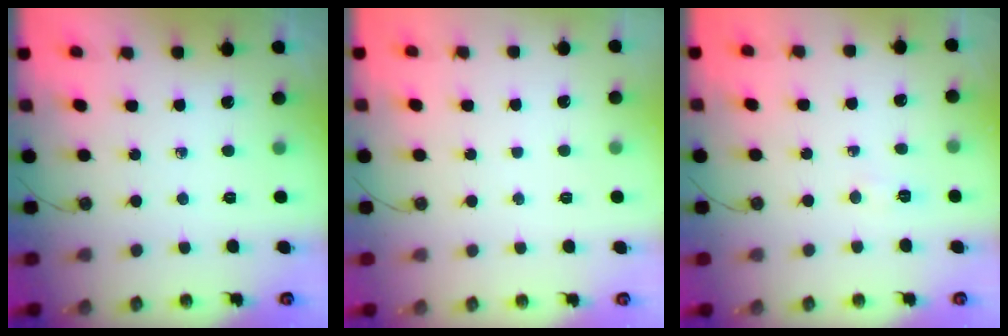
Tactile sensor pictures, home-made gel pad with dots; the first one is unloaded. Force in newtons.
{"total": 1.8, "press": 1.7, "slide": 0.6}
{"total": 2.9, "press": 2.9, "slide": 0.5}